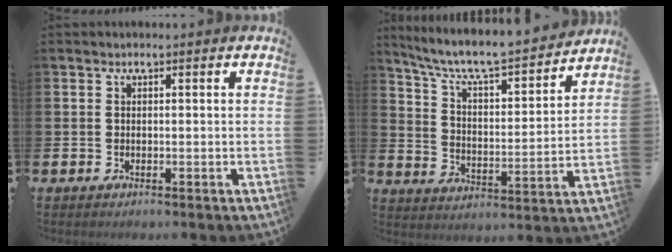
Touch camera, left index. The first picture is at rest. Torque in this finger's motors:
{"motor_torque": [0.30, -0.30, 0.69, 0.21]}